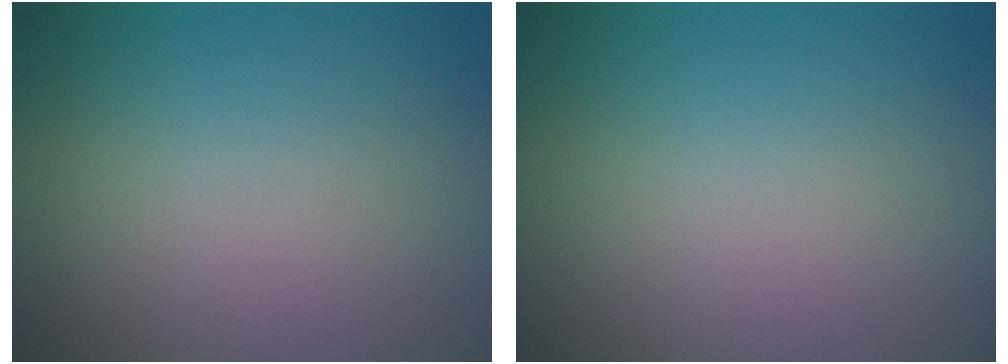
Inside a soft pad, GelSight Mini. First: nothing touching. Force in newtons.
{"total": 0.0}